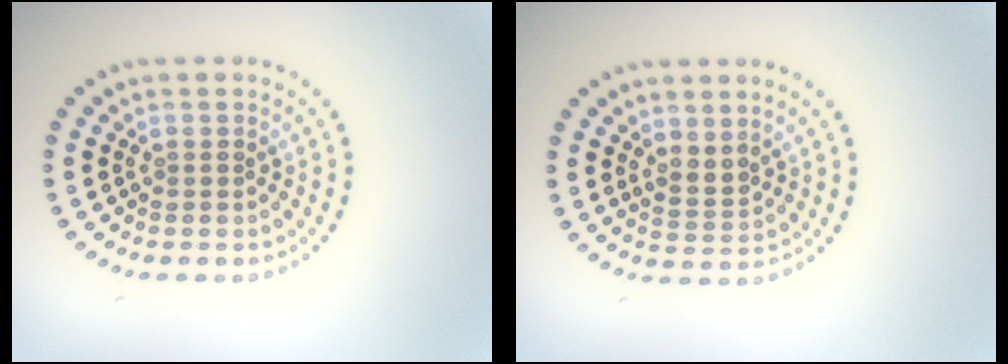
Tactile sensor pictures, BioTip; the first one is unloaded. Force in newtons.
{"total": 1.9, "press": 1.3, "slide": 1.3}